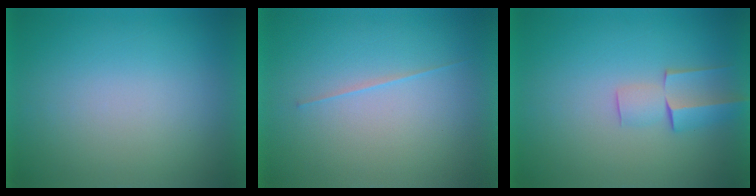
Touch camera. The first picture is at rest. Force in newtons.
{"total": 1.3}
{"total": 2.6}